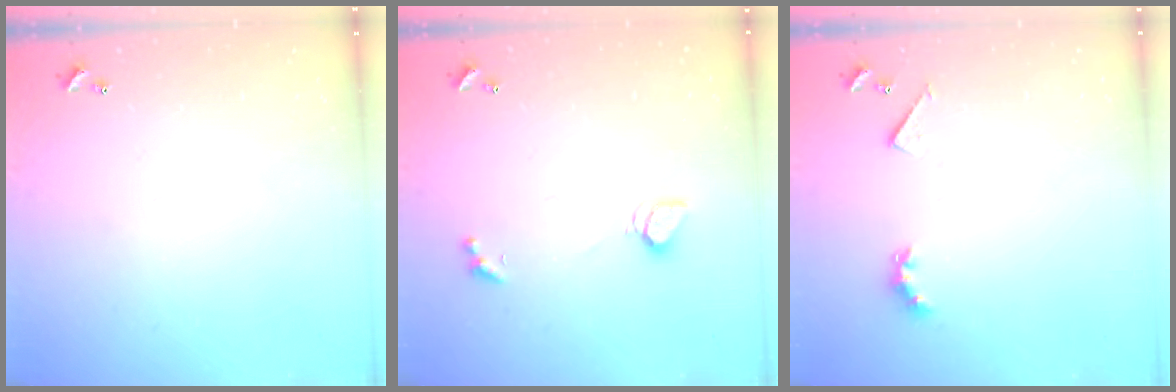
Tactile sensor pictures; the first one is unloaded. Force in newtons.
{"total": 1.7, "press": 1.7, "slide": 0.4}
{"total": 3.2, "press": 3.1, "slide": 0.5}